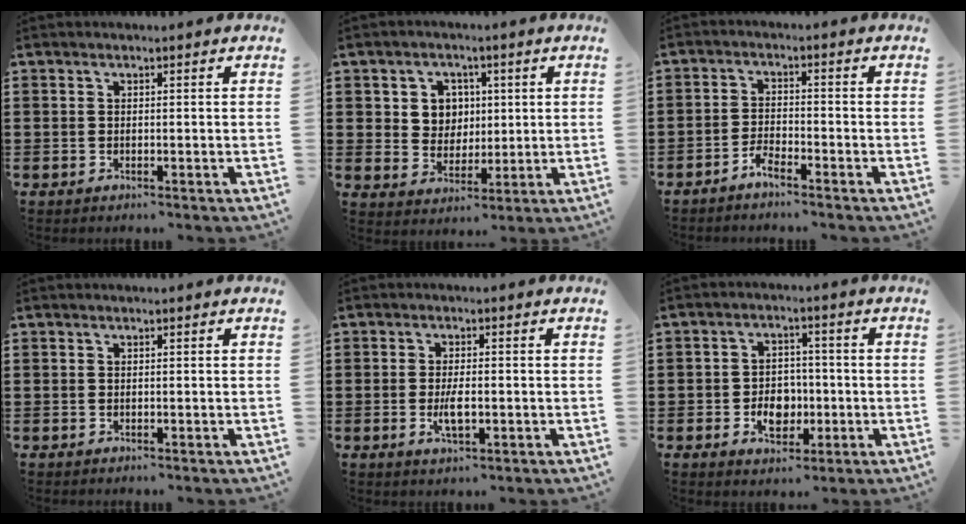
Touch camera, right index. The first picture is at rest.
{"total": 5.3, "force": [1.4, 4.9, 1.5], "torque": [-0.046, 0.012, 0.022]}
{"total": 2.4, "force": [-2.3, 0.3, 0.9], "torque": [-0.028, 0.002, -0.047]}
{"total": 0.0}
{"total": 3.7, "force": [-0.8, 1.2, 3.4], "torque": [-0.067, -0.002, -0.016]}
{"total": 5.3, "force": [-1.5, 4.0, 3.1], "torque": [-0.045, 0.004, -0.030]}